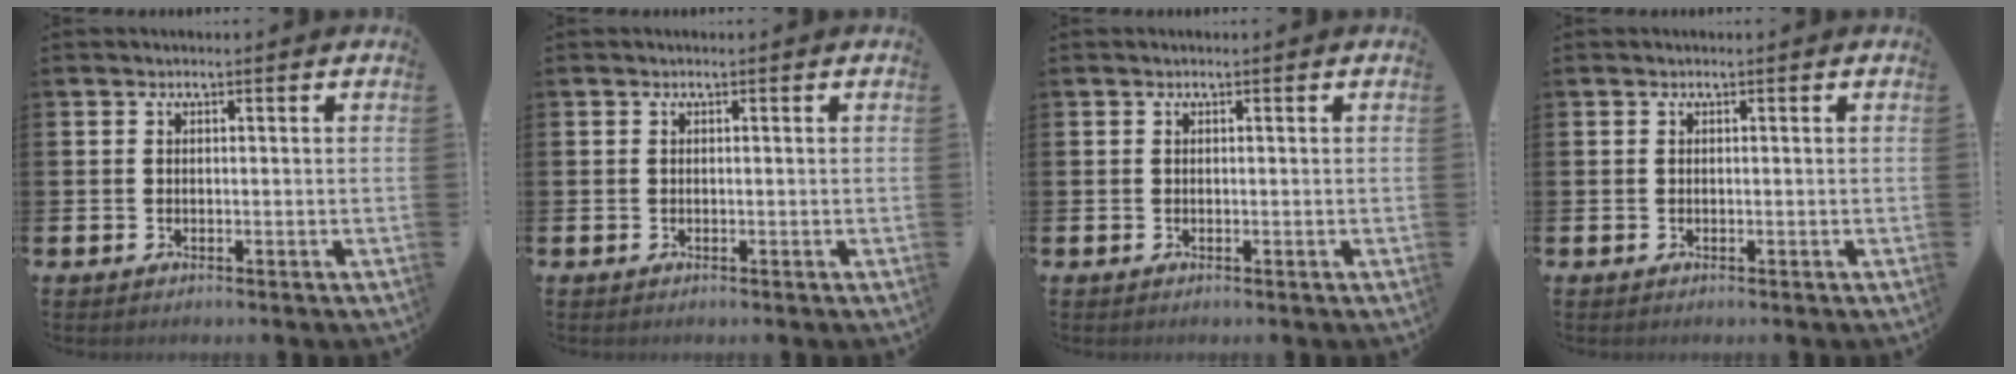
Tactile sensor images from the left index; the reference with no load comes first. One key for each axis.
{"total": 0.0}
{"total": 0.0}
{"total": 0.0}